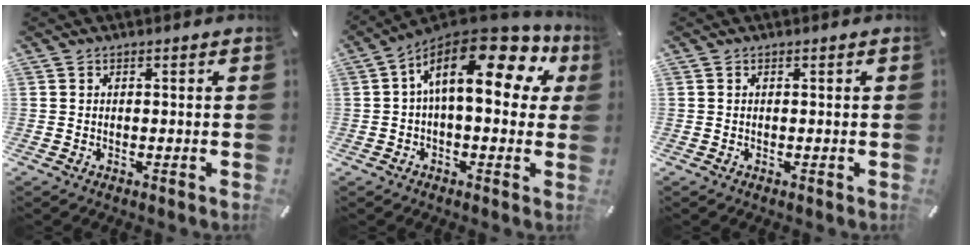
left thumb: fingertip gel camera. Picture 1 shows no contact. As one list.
[{"total": 19.3, "force": [6.3, 8.7, 16.0], "torque": [-0.271, -0.044, 0.102]}, {"total": 0.0}]